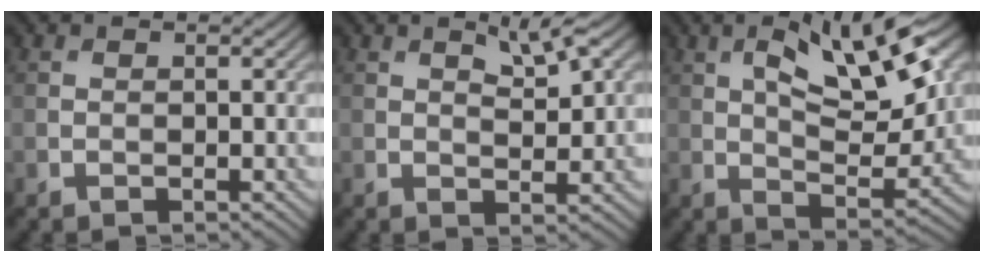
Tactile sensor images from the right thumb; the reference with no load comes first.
{"total": 3.5, "force": [1.9, 0.8, 2.8], "torque": [-0.055, -0.002, 0.035]}
{"total": 12.0, "force": [4.8, 4.1, 10.2], "torque": [-0.176, -0.002, 0.076]}